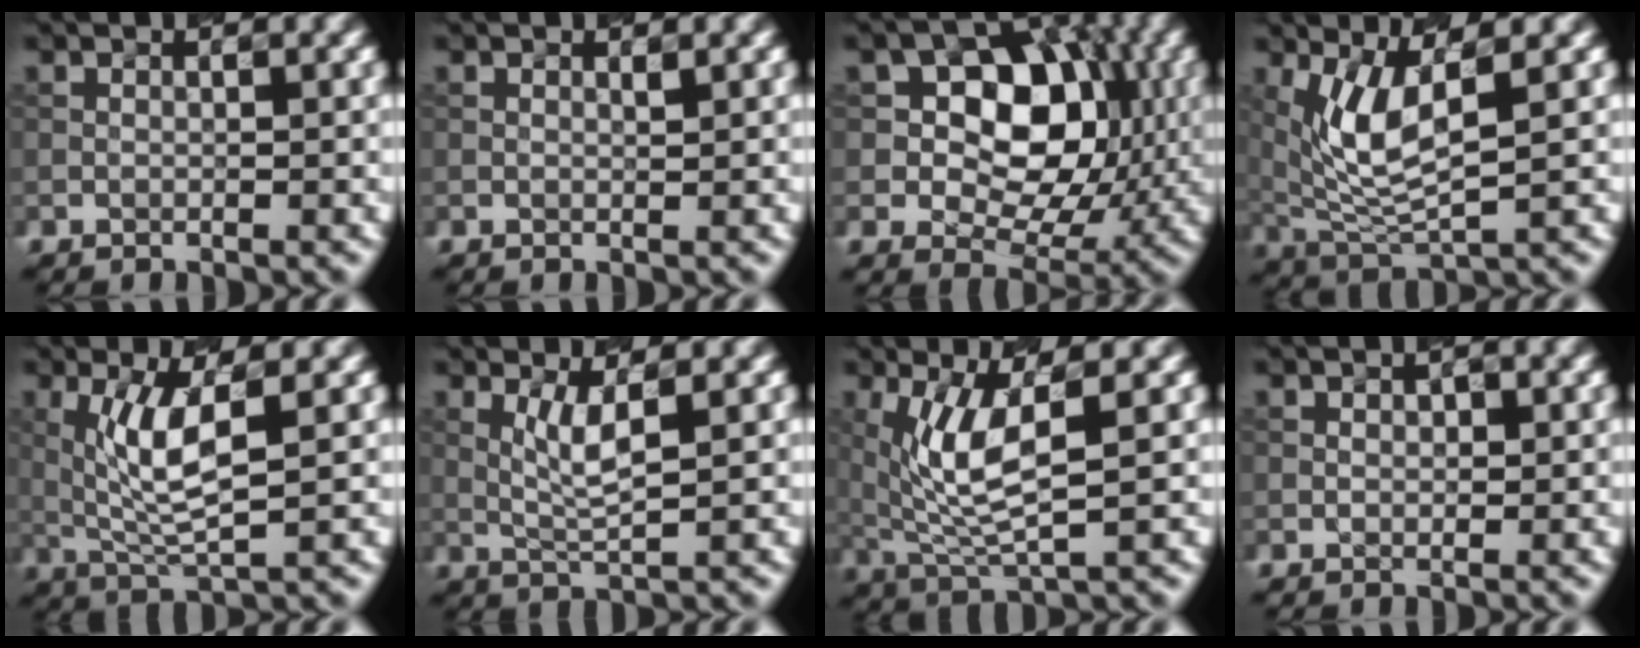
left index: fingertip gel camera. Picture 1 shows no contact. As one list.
[{"total": 0.0}, {"total": 8.5, "force": [1.0, 6.0, 5.9], "torque": [-0.080, 0.007, 0.014]}, {"total": 5.2, "force": [1.4, 1.6, 4.7], "torque": [-0.113, -0.011, 0.048]}, {"total": 4.9, "force": [0.9, 1.0, 4.7], "torque": [-0.104, -0.003, 0.033]}, {"total": 2.4, "force": [0.6, 0.1, 2.3], "torque": [-0.061, -0.003, 0.028]}, {"total": 5.5, "force": [1.1, 1.5, 5.2], "torque": [-0.123, -0.010, 0.041]}, {"total": 0.0}]